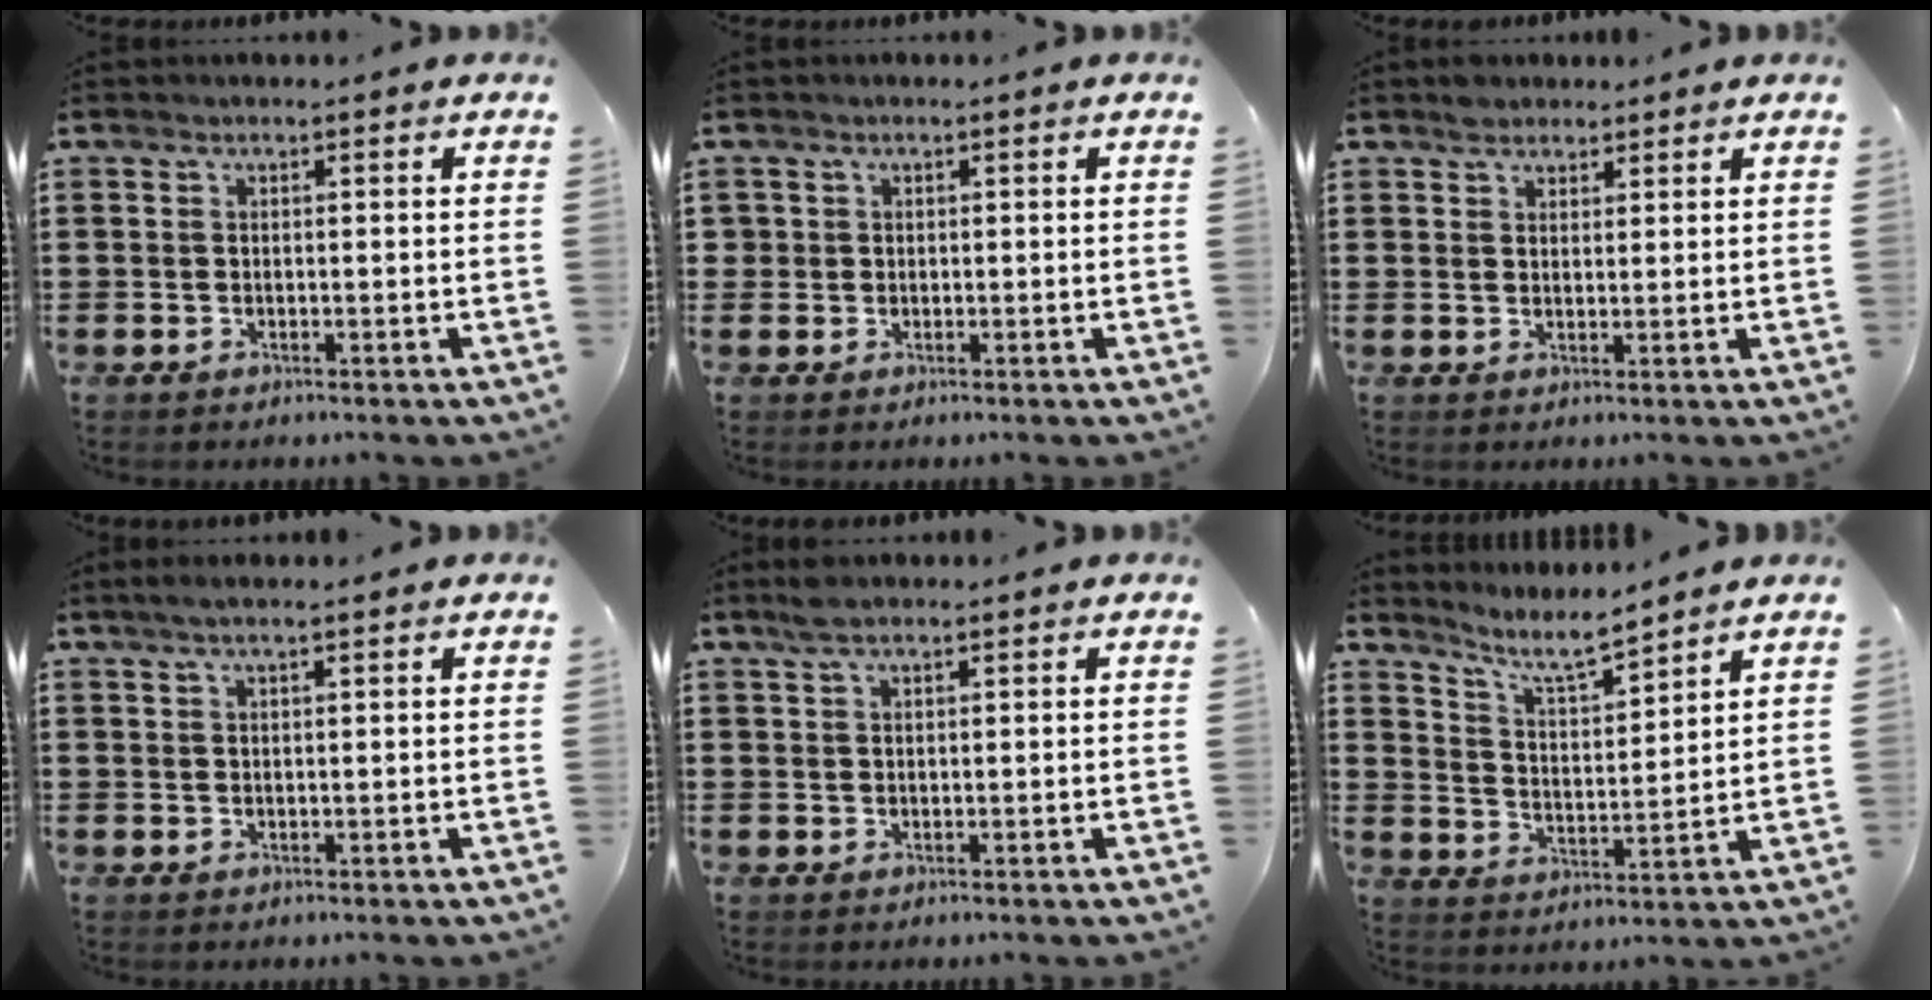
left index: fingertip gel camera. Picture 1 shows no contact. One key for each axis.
{"total": 1.1, "fx": 0.3, "fy": 1.1, "fz": 0.2, "tx": -0.007, "ty": 0.006, "tz": 0.005}
{"total": 2.4, "fx": 2.0, "fy": 1.3, "fz": 0.1, "tx": 0.001, "ty": 0.002, "tz": 0.038}
{"total": 1.8, "fx": 1.2, "fy": 0.0, "fz": 1.3, "tx": -0.025, "ty": 0.001, "tz": 0.022}
{"total": 2.3, "fx": 1.8, "fy": 0.5, "fz": 1.4, "tx": -0.031, "ty": 0.003, "tz": 0.032}
{"total": 6.6, "fx": 5.8, "fy": 0.9, "fz": 3.0, "tx": -0.078, "ty": -0.023, "tz": 0.104}